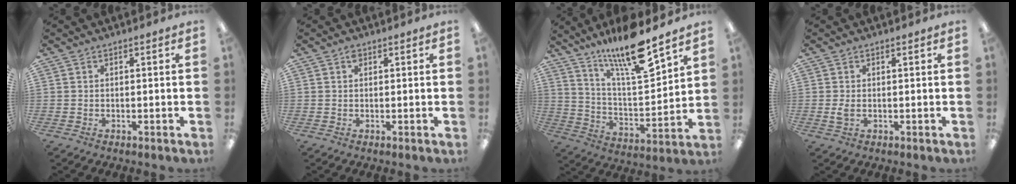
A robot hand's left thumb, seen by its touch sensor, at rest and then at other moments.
{"total": 1.0, "force": [0.5, 0.6, 0.6], "torque": [-0.013, 0.004, 0.008]}
{"total": 16.9, "force": [13.7, 2.6, 9.5], "torque": [-0.174, -0.088, 0.228]}
{"total": 2.0, "force": [0.0, 1.1, 1.6], "torque": [-0.030, -0.003, -0.005]}